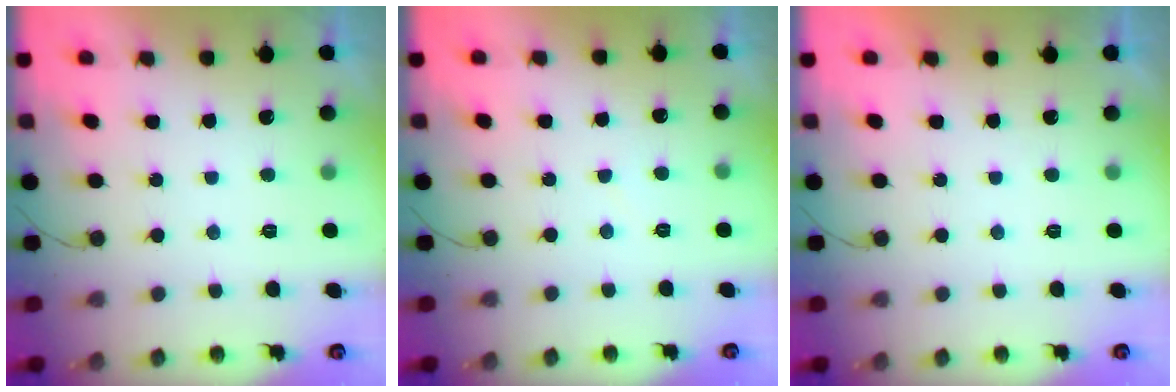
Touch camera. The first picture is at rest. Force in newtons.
{"total": 2.9, "press": 2.9, "slide": 0.2}
{"total": 1.9, "press": 1.9, "slide": 0.1}